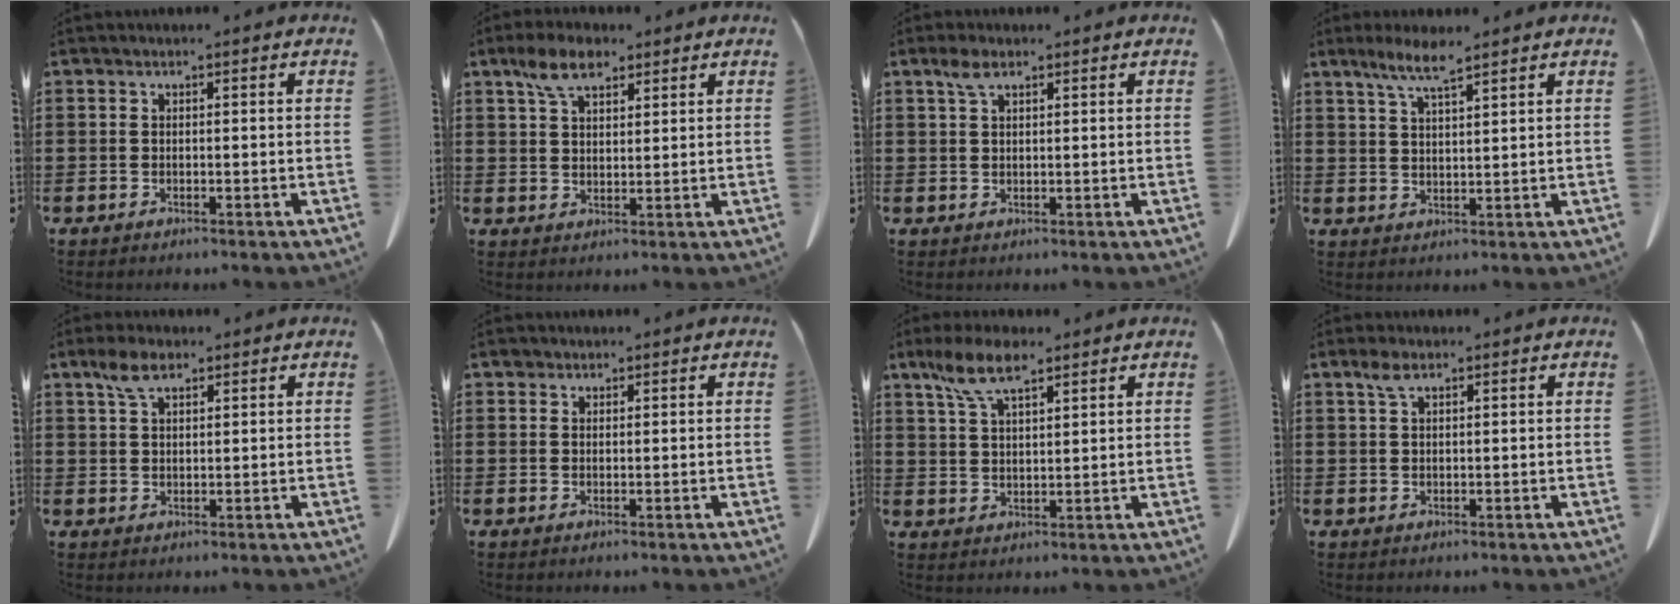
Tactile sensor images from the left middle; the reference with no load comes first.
{"total": 6.1, "force": [4.0, 2.7, 3.7], "torque": [-0.085, 0.008, 0.075]}
{"total": 2.5, "force": [1.4, 1.0, 1.8], "torque": [-0.041, 0.002, 0.027]}
{"total": 5.6, "force": [4.0, 0.6, 4.0], "torque": [-0.087, -0.005, 0.070]}
{"total": 4.1, "force": [2.5, 1.8, 2.8], "torque": [-0.062, 0.005, 0.046]}
{"total": 1.3, "force": [1.1, 0.7, 0.2], "torque": [-0.007, 0.000, 0.022]}
{"total": 7.3, "force": [4.8, 2.2, 5.0], "torque": [-0.109, -0.001, 0.087]}
{"total": 2.3, "force": [1.3, 0.9, 1.7], "torque": [-0.039, 0.003, 0.023]}